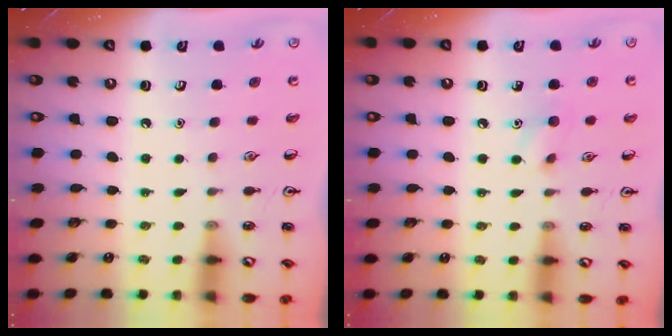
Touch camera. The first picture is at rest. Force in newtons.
{"total": 6.1, "press": 6.0, "slide": 1.1}